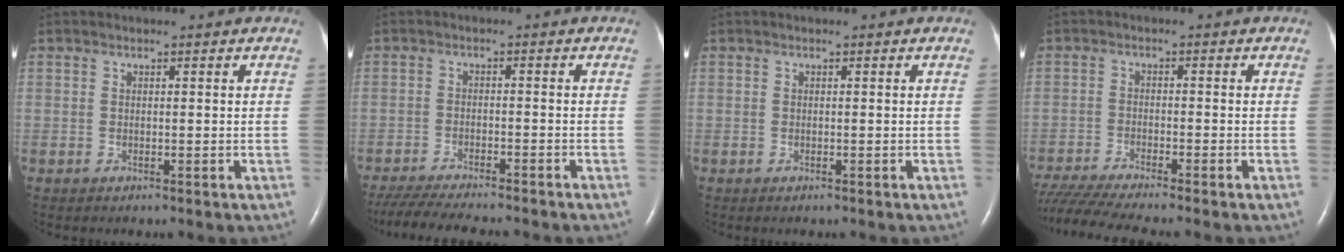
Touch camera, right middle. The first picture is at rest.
{"total": 13.3, "force": [-11.7, 1.5, 6.1], "torque": [-0.099, -0.024, -0.172]}
{"total": 0.0}
{"total": 10.3, "force": [-9.1, -0.9, 4.7], "torque": [-0.076, -0.025, -0.154]}